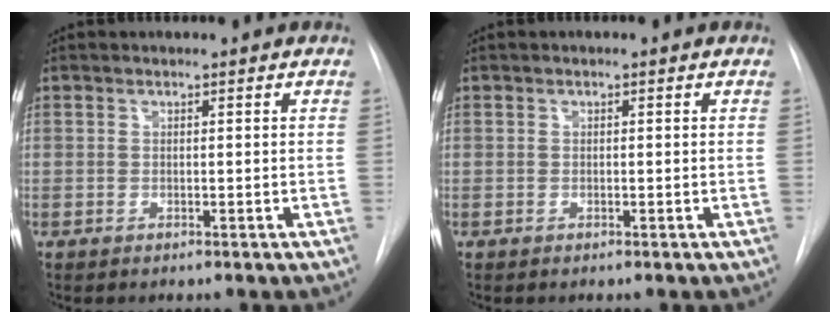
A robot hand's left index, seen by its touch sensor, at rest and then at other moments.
{"total": 0.0}